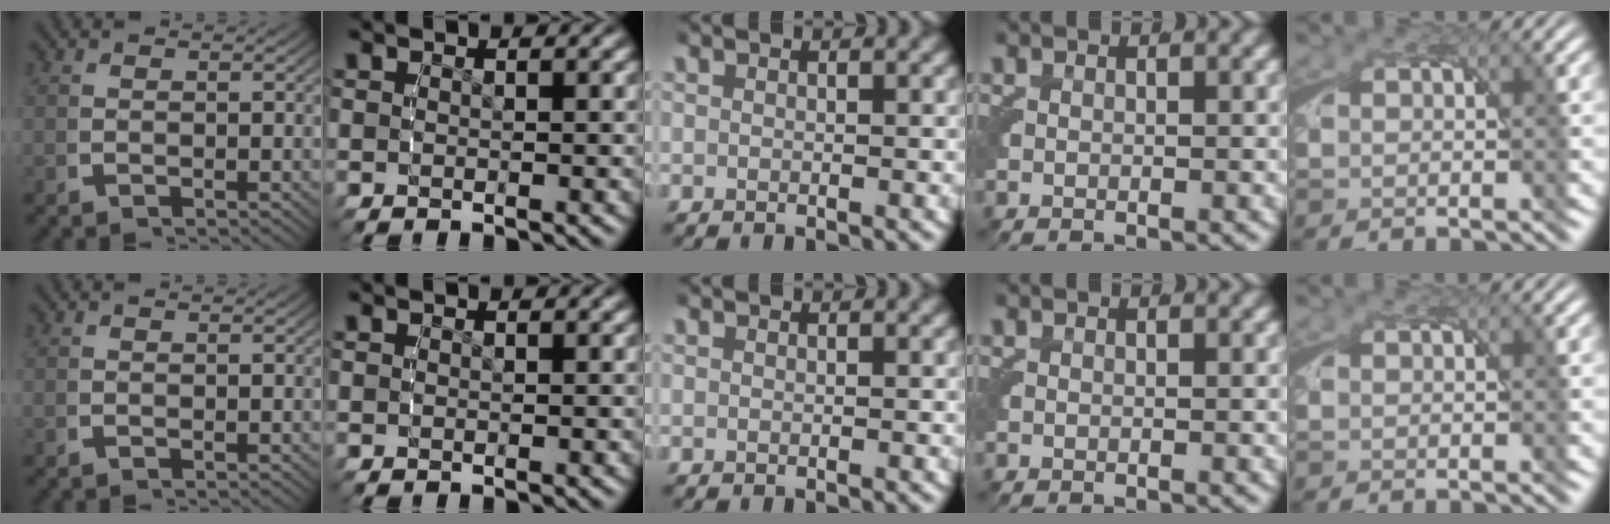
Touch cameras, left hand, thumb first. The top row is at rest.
{}